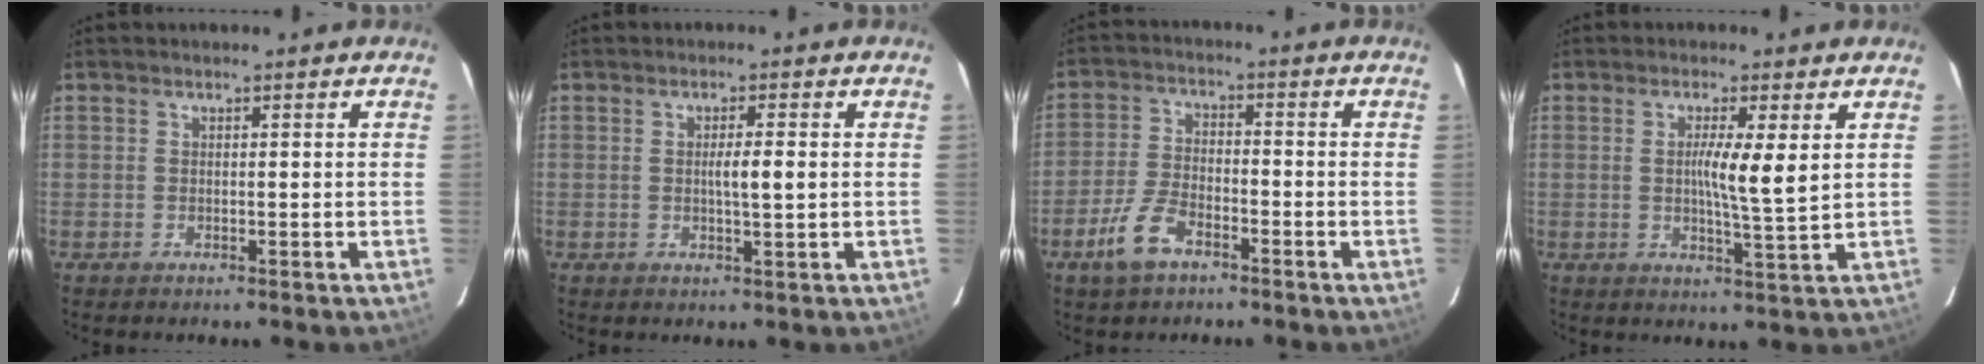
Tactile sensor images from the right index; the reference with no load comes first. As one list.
[{"total": 3.0, "force": [0.1, 0.1, 3.0], "torque": [-0.052, -0.001, 0.001]}, {"total": 6.8, "force": [-4.0, 3.0, 4.5], "torque": [-0.105, -0.003, -0.077]}, {"total": 5.8, "force": [1.2, -0.2, 5.6], "torque": [-0.096, -0.010, 0.018]}]